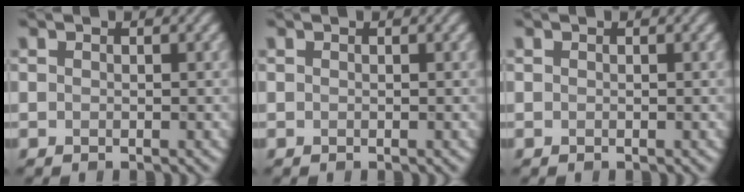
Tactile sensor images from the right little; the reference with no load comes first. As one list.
[{"total": 0.0}, {"total": 0.0}]